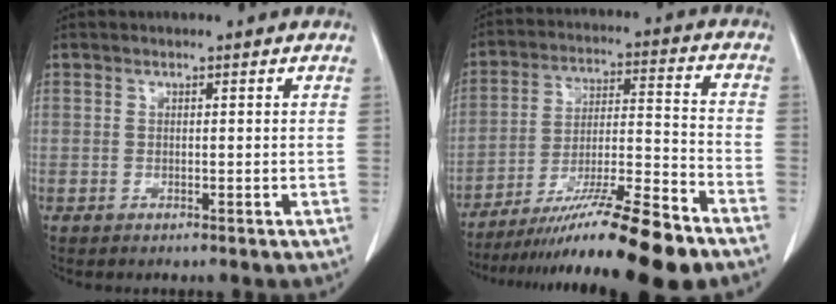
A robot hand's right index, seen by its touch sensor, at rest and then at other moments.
{"total": 18.1, "force": [-14.2, -0.3, 11.3], "torque": [-0.172, -0.017, -0.240]}